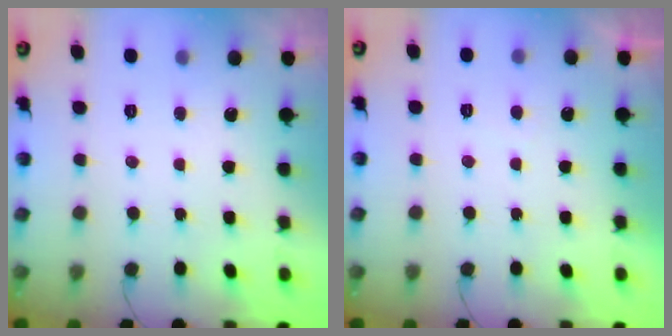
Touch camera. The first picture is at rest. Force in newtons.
{"total": 1.4, "press": 1.1, "slide": 0.8}